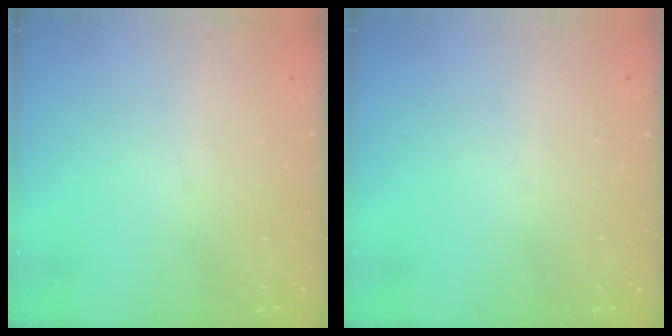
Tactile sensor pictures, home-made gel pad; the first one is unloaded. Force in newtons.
{"total": 0.0}